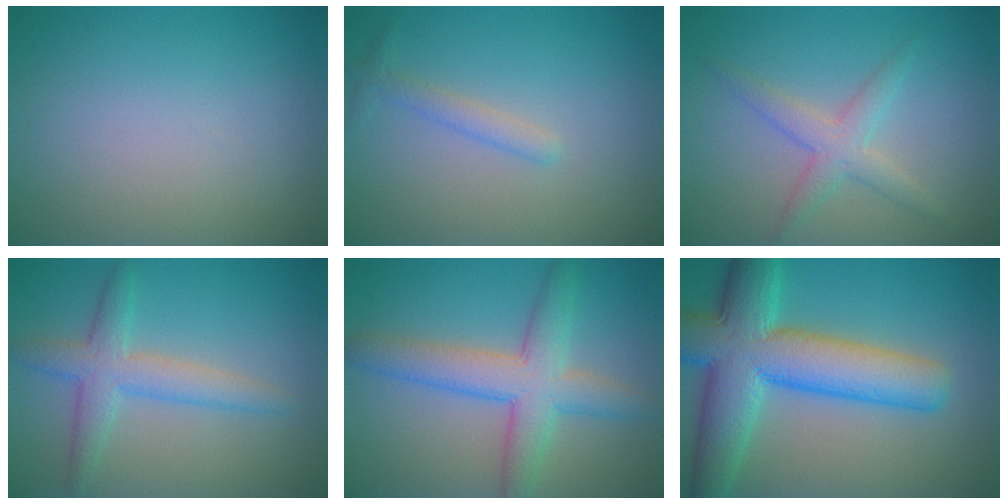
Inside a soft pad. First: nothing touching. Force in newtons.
{"total": 1.5, "press": 1.5, "slide": 0.1}
{"total": 2.8, "press": 2.8, "slide": 0.0}
{"total": 3.8, "press": 3.8, "slide": 0.2}
{"total": 5.8, "press": 5.8, "slide": 0.4}
{"total": 11.0, "press": 11.0, "slide": 0.5}